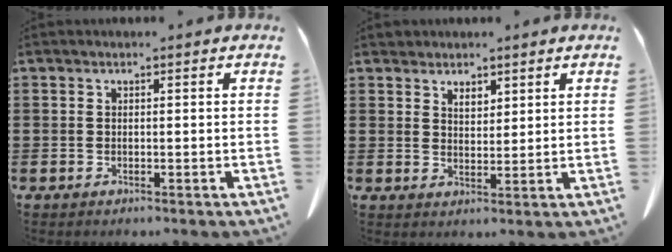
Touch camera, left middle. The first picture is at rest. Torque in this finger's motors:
{"motor_torque": [0.02, 0.00, 0.01, 0.03]}